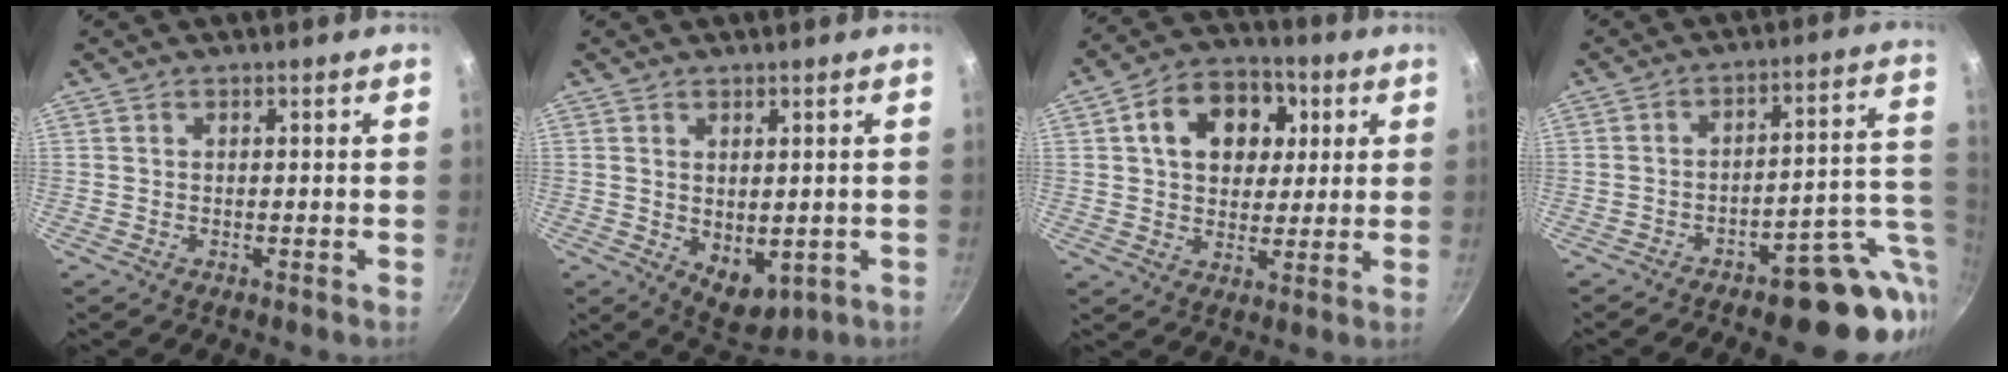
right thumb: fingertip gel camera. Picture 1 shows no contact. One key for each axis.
{"total": 6.6, "fx": -0.1, "fy": 4.3, "fz": 5.0, "tx": -0.052, "ty": -0.016, "tz": 0.017}
{"total": 14.0, "fx": 4.0, "fy": 10.4, "fz": 8.5, "tx": -0.103, "ty": 0.009, "tz": 0.051}
{"total": 16.9, "fx": -6.5, "fy": 7.1, "fz": 13.9, "tx": -0.116, "ty": 0.038, "tz": -0.085}